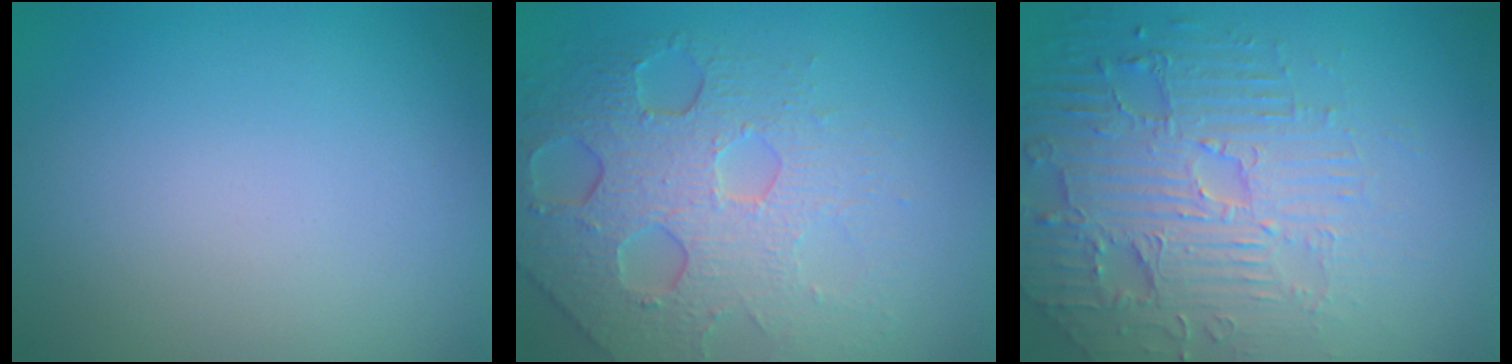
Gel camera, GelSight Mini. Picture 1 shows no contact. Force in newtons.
{"total": 7.1, "press": 5.0, "slide": 5.0}
{"total": 6.2, "press": 5.0, "slide": 3.7}